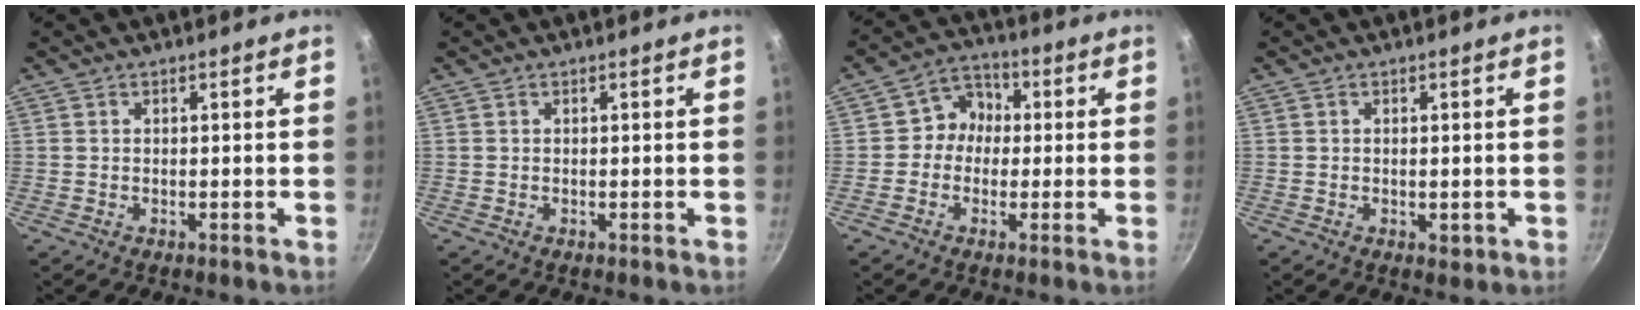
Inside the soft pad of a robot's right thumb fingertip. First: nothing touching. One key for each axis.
{"total": 0.0}
{"total": 6.4, "fx": 0.1, "fy": 5.9, "fz": 2.5, "tx": 0.001, "ty": 0.016, "tz": -0.016}
{"total": 1.5, "fx": -0.2, "fy": 0.9, "fz": 1.2, "tx": -0.015, "ty": -0.003, "tz": -0.002}